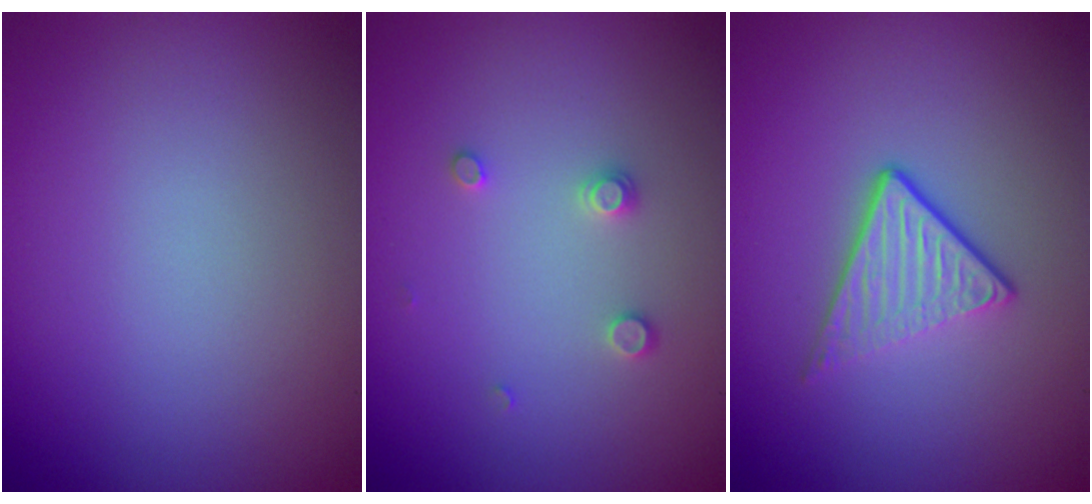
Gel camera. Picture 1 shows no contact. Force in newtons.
{"total": 1.3, "press": 1.3, "slide": 0.2}
{"total": 3.6, "press": 2.6, "slide": 2.5}